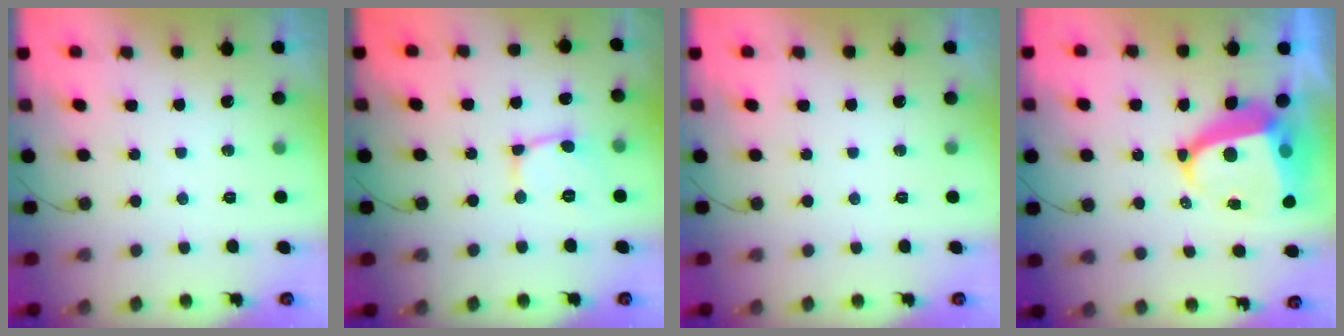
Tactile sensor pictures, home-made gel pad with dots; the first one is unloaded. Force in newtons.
{"total": 4.0, "press": 3.9, "slide": 0.6}
{"total": 0.0}
{"total": 10.4, "press": 10.3, "slide": 1.5}